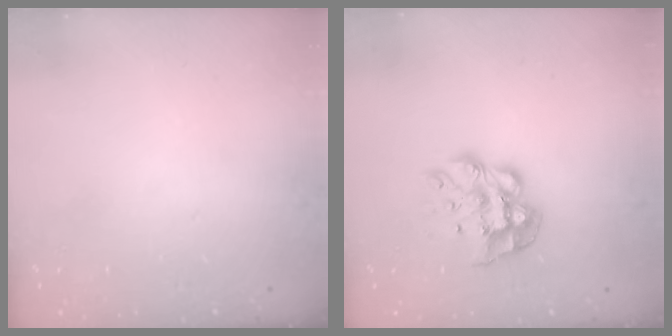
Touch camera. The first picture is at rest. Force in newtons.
{"total": 11.0, "press": 11.0, "slide": 1.0}